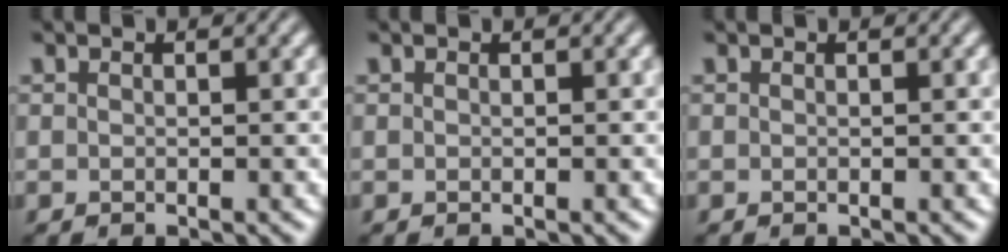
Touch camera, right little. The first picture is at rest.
{"total": 0.0}
{"total": 0.0}